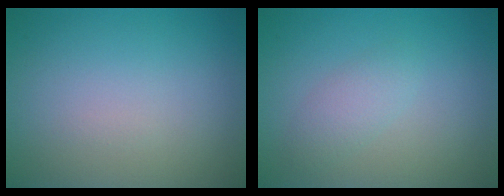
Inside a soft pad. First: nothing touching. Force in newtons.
{"total": 1.7, "press": 1.7, "slide": 0.1}